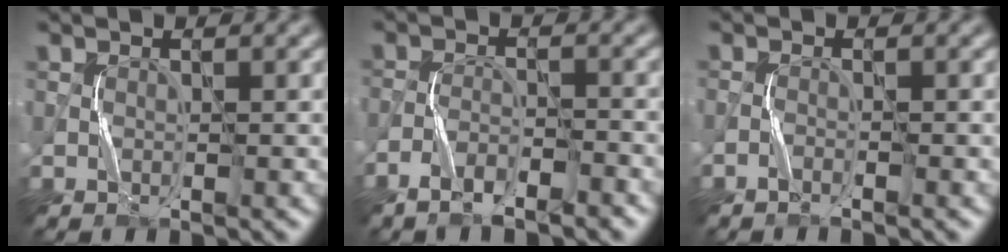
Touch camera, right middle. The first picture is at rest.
{"total": 4.1, "force": [-3.5, 0.9, 1.9], "torque": [-0.036, -0.001, -0.058]}
{"total": 0.9, "force": [-0.8, -0.3, 0.2], "torque": [-0.008, 0.002, -0.016]}